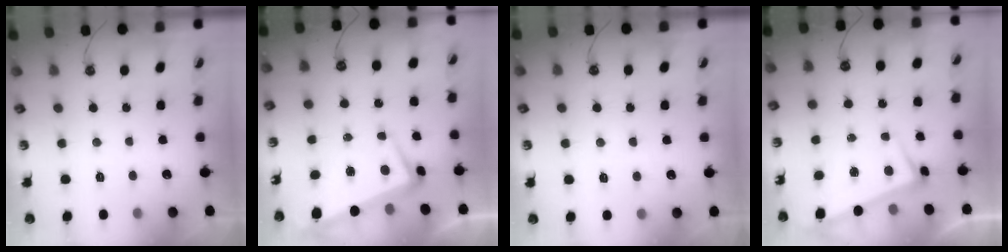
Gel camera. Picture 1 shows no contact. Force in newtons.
{"total": 0.9, "press": 0.4, "slide": 0.8}
{"total": 0.8, "press": 0.8, "slide": 0.2}
{"total": 3.3, "press": 3.2, "slide": 0.8}